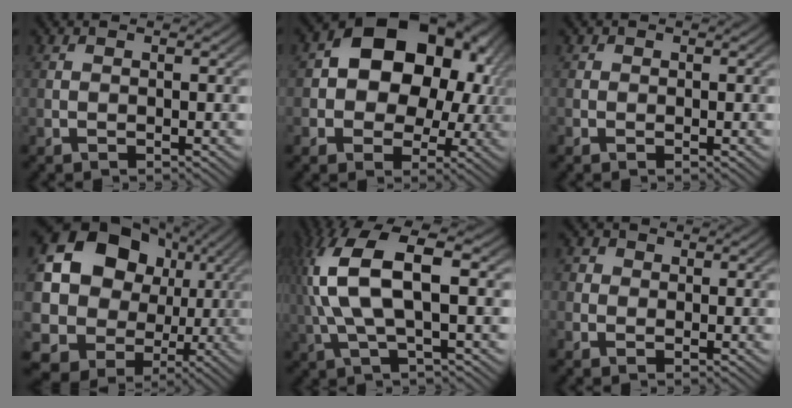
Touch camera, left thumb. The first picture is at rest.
{"total": 13.5, "force": [2.3, 10.3, 8.5], "torque": [-0.121, 0.015, 0.025]}
{"total": 1.0, "force": [0.0, 1.0, 0.0], "torque": [0.006, -0.001, -0.004]}
{"total": 16.7, "force": [2.4, 14.3, 8.3], "torque": [-0.191, -0.009, 0.045]}
{"total": 11.2, "force": [2.1, 4.0, 10.3], "torque": [-0.236, 0.012, 0.037]}
{"total": 2.5, "force": [0.5, 2.3, 0.8], "torque": [-0.023, 0.006, -0.006]}